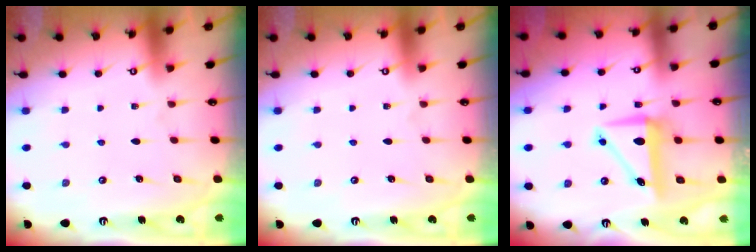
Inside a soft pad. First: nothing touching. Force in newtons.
{"total": 0.0}
{"total": 7.2, "press": 7.1, "slide": 1.3}